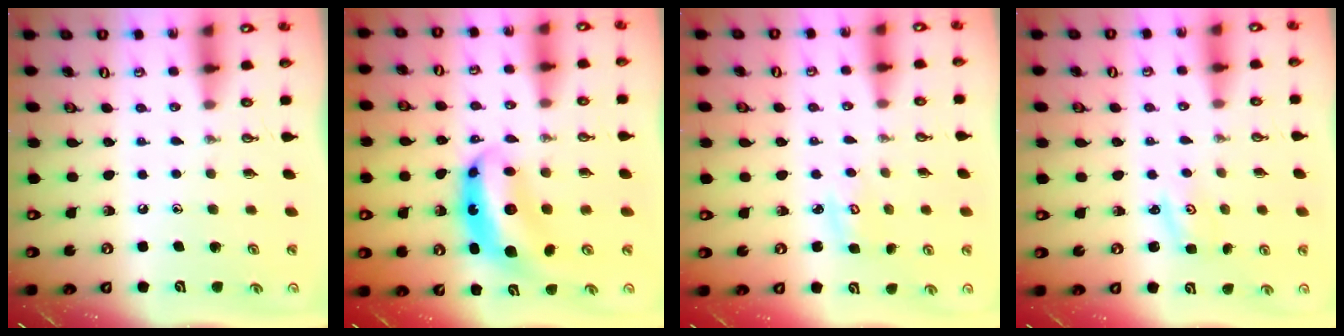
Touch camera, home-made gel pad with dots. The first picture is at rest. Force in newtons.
{"total": 8.4, "press": 8.3, "slide": 0.9}
{"total": 2.8, "press": 2.8, "slide": 0.1}
{"total": 1.6, "press": 1.6, "slide": 0.3}